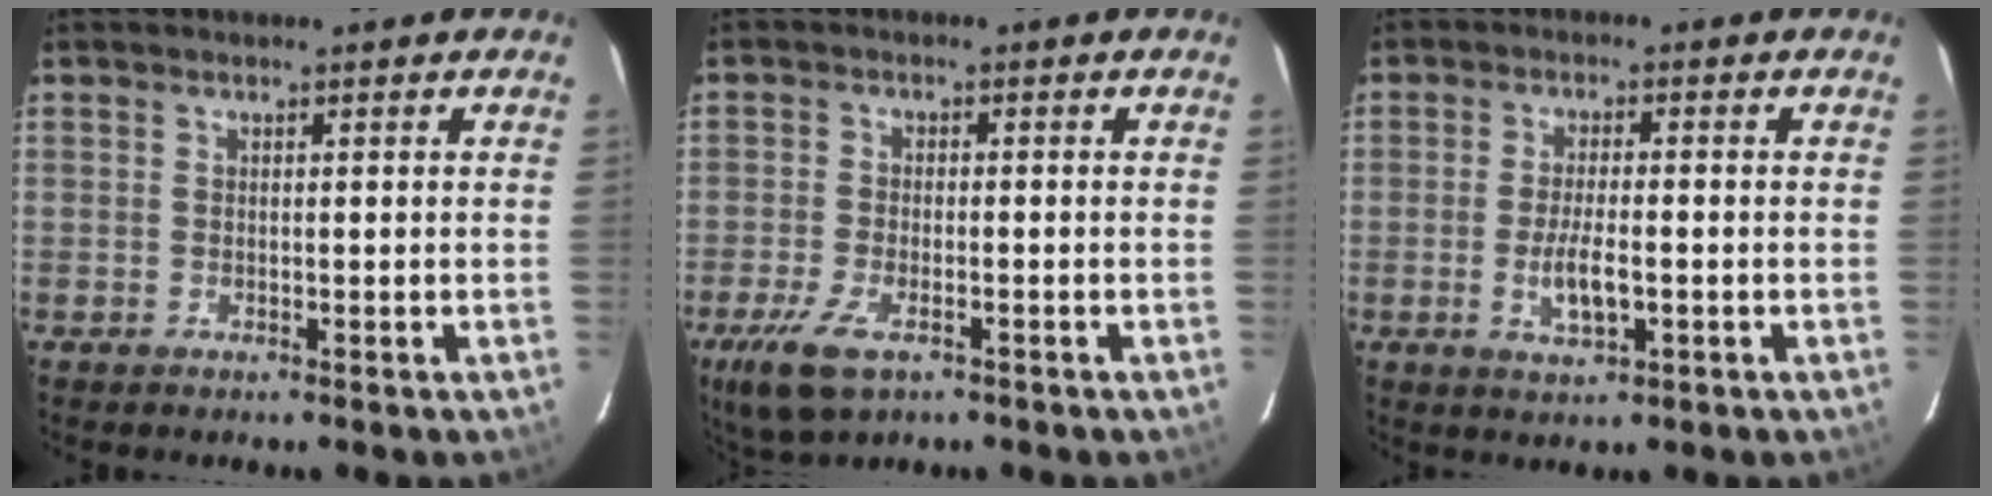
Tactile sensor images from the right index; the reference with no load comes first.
{"total": 7.9, "force": [-4.5, 3.4, 5.5], "torque": [-0.140, -0.023, -0.084]}
{"total": 5.5, "force": [-1.6, 1.7, 5.0], "torque": [-0.099, -0.008, -0.025]}